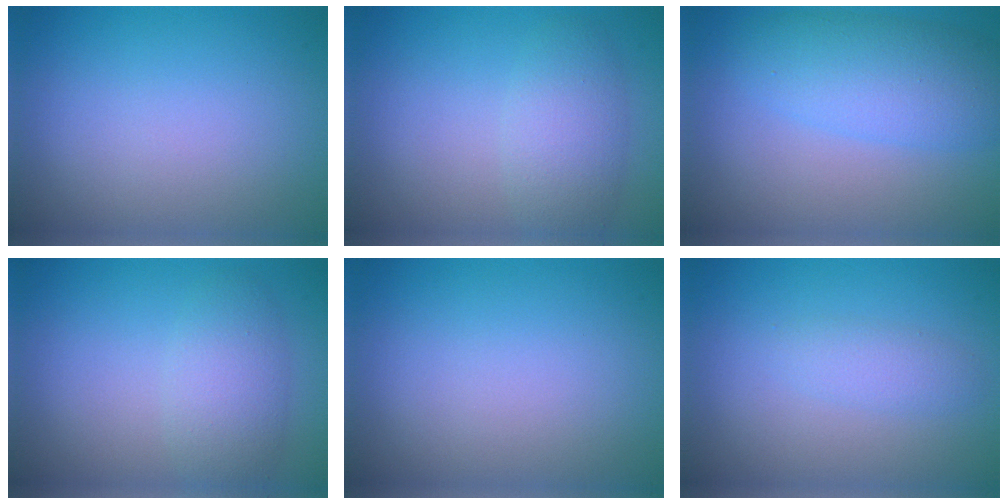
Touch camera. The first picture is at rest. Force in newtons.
{"total": 3.3, "press": 3.3, "slide": 0.3}
{"total": 6.9, "press": 6.9, "slide": 0.2}
{"total": 3.2, "press": 3.2, "slide": 0.2}
{"total": 0.0}
{"total": 1.5, "press": 1.5, "slide": 0.1}